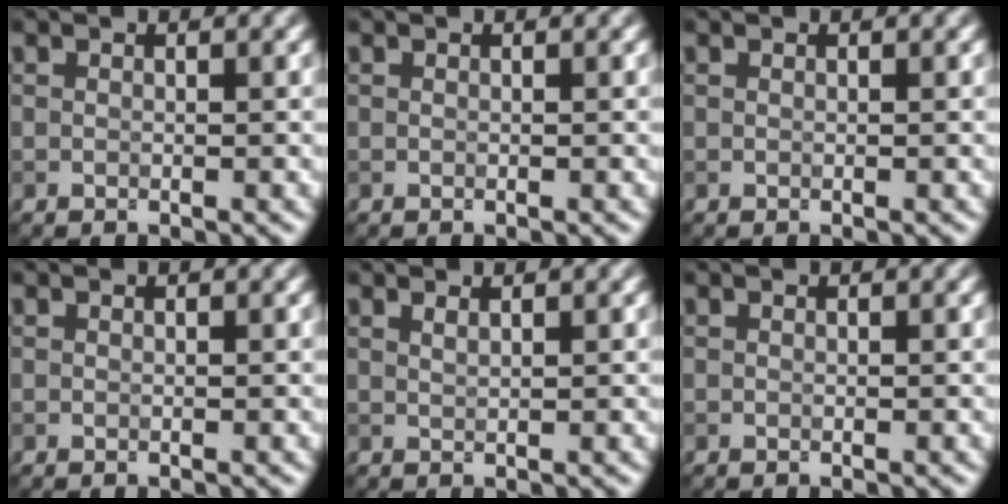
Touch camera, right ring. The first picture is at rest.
{"total": 0.0}
{"total": 0.0}
{"total": 0.0}
{"total": 0.8, "force": [0.6, 0.2, 0.5], "torque": [-0.004, 0.002, 0.010]}
{"total": 0.0}